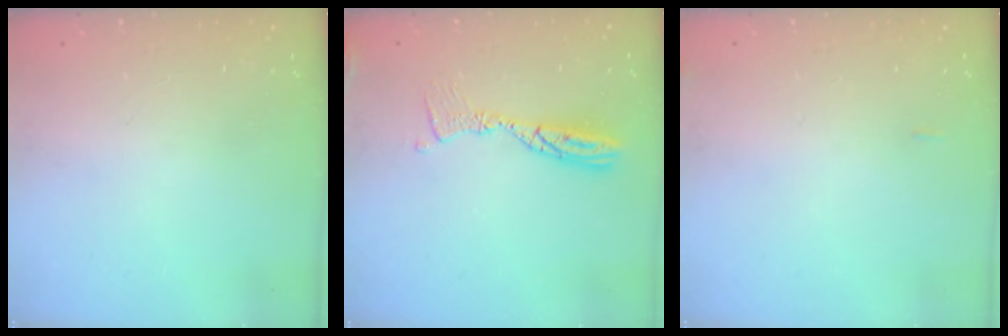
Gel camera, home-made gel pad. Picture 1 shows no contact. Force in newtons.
{"total": 10.8, "press": 10.8, "slide": 1.1}
{"total": 4.8, "press": 4.5, "slide": 1.5}